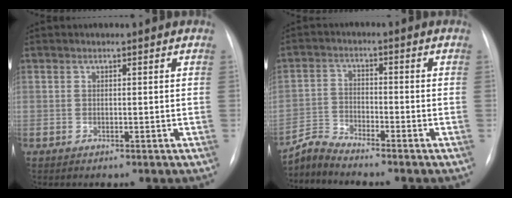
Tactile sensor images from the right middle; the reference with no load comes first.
{"total": 4.3, "force": [-4.1, -0.9, -0.5], "torque": [-0.001, -0.015, -0.083]}